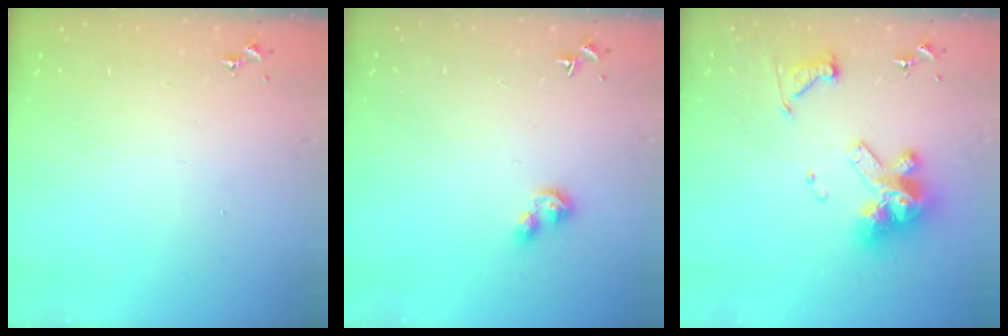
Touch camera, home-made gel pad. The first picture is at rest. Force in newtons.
{"total": 5.1, "press": 5.1, "slide": 0.6}
{"total": 16.1, "press": 16.0, "slide": 2.0}